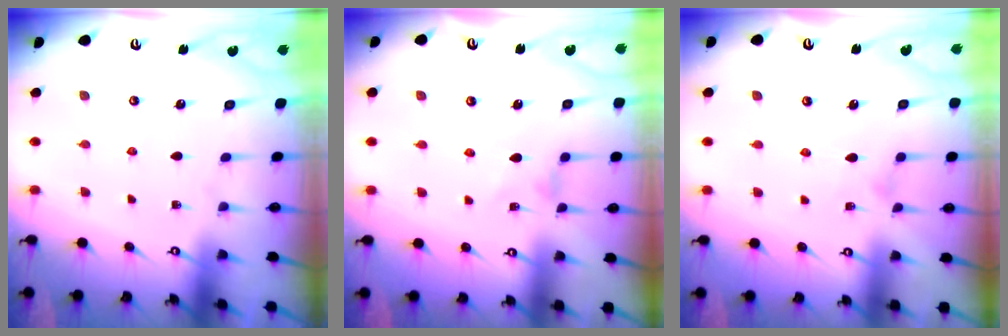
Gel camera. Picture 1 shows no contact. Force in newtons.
{"total": 1.3, "press": 1.3, "slide": 0.4}
{"total": 1.6, "press": 1.6, "slide": 0.2}